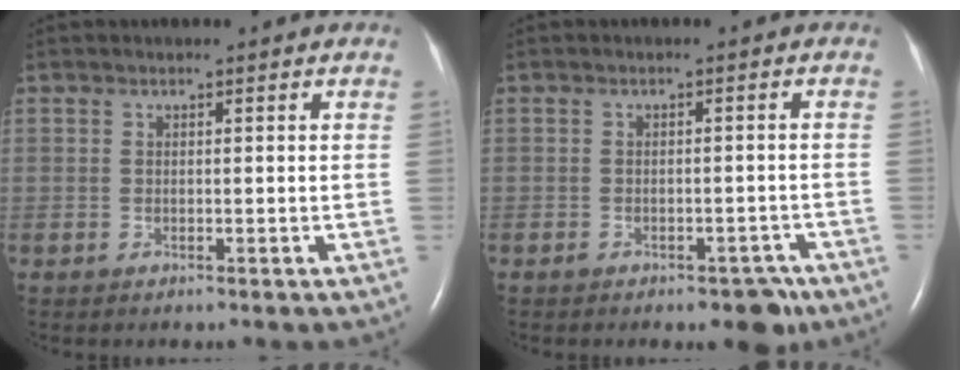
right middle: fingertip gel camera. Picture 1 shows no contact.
{"total": 3.9, "force": [-2.7, 2.0, 1.9], "torque": [-0.009, 0.008, -0.030]}